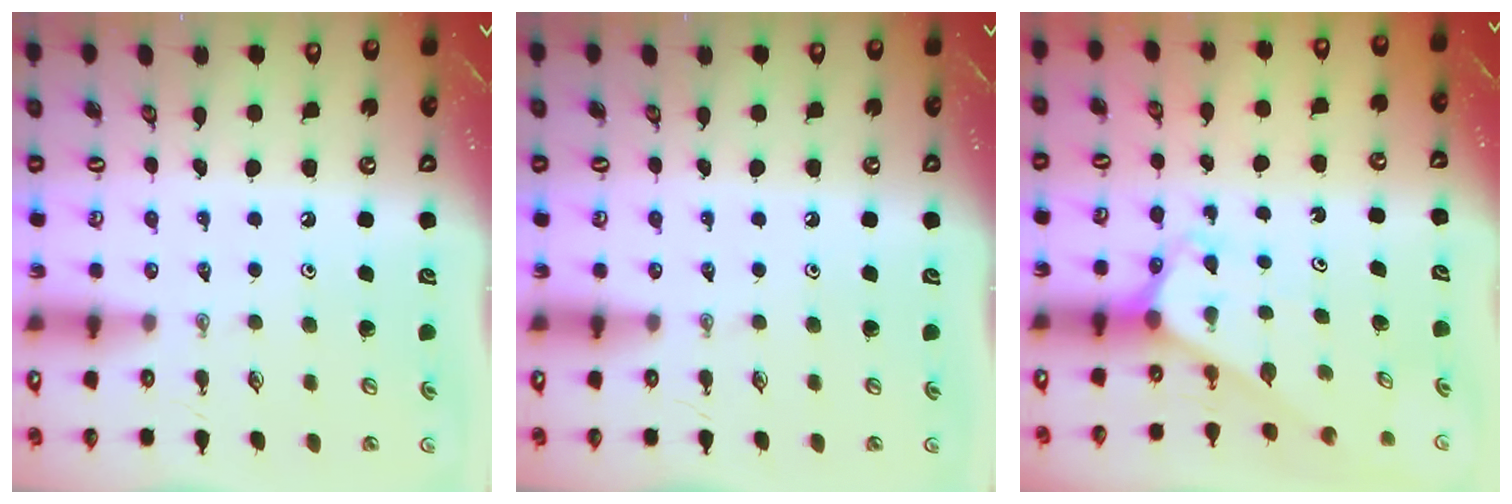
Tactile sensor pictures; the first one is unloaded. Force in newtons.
{"total": 0.0}
{"total": 2.6, "press": 2.6, "slide": 0.2}